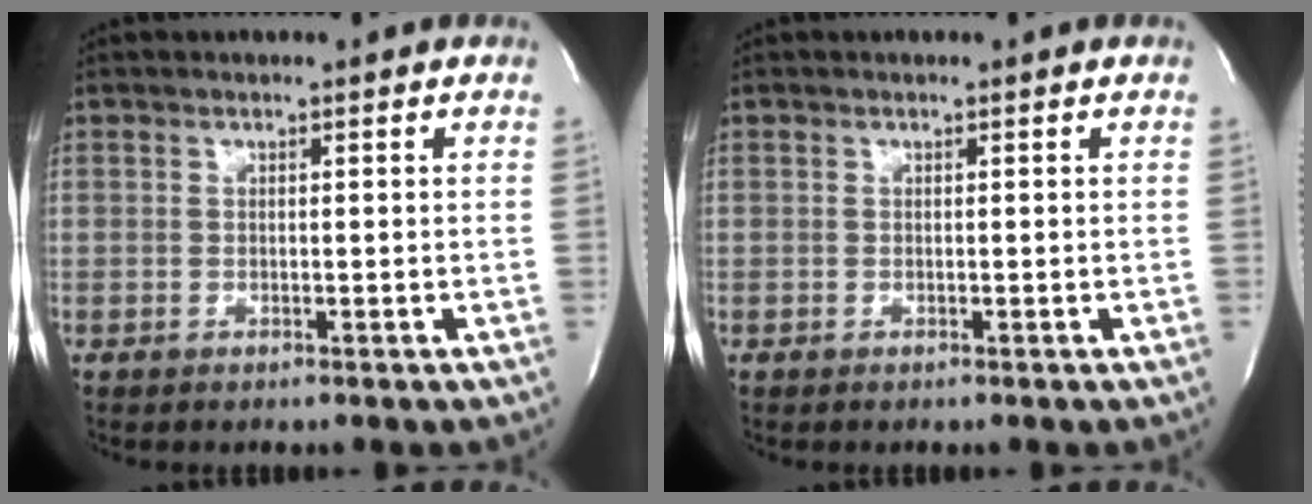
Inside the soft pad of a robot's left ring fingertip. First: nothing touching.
{"total": 0.0}